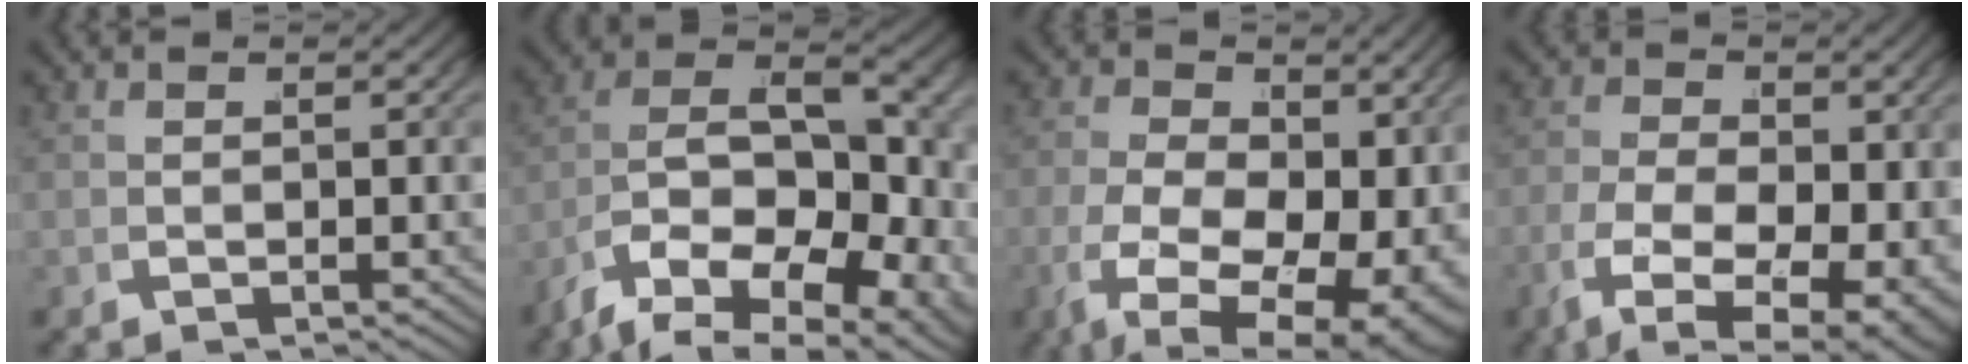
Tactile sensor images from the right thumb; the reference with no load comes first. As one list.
[{"total": 19.3, "force": [-3.0, 13.5, 13.5], "torque": [-0.257, -0.056, -0.044]}, {"total": 14.0, "force": [-3.0, 9.3, 10.0], "torque": [-0.206, -0.070, -0.019]}, {"total": 10.2, "force": [-3.3, 5.8, 7.7], "torque": [-0.151, -0.054, -0.029]}]